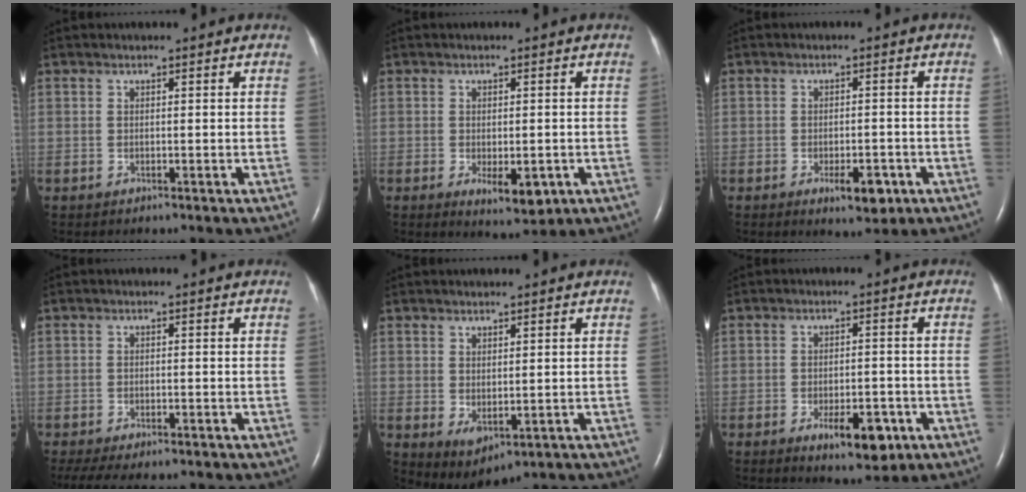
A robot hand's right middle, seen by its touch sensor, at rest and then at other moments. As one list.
[{"total": 5.1, "force": [-1.7, 1.9, 4.4], "torque": [-0.065, -0.010, -0.013]}, {"total": 4.7, "force": [-2.3, 1.8, 3.7], "torque": [-0.053, -0.003, -0.024]}, {"total": 10.2, "force": [-8.5, 2.8, 5.0], "torque": [-0.089, -0.010, -0.118]}, {"total": 4.1, "force": [-0.7, 1.8, 3.6], "torque": [-0.064, -0.010, 0.009]}, {"total": 6.9, "force": [-3.4, 2.6, 5.5], "torque": [-0.081, -0.006, -0.042]}]